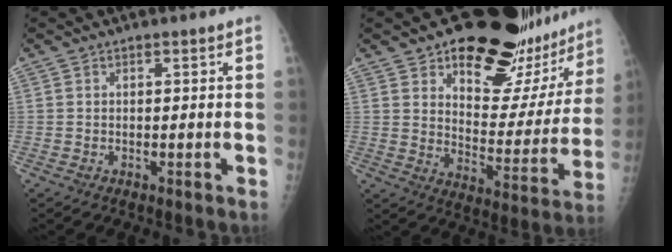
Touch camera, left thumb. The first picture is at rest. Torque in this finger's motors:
{"motor_torque": [1.78, 1.78, 0.30, -0.92, 0.20]}